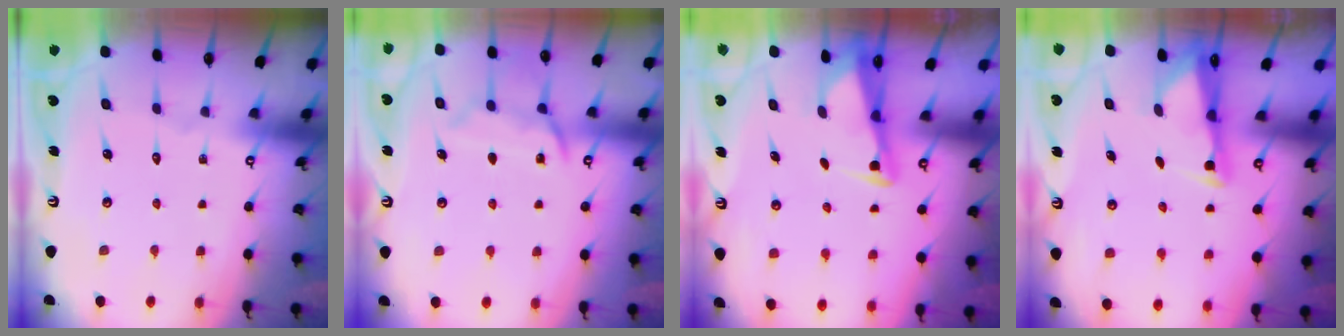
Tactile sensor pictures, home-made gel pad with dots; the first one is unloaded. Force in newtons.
{"total": 11.5, "press": 11.5, "slide": 1.2}
{"total": 2.7, "press": 2.7, "slide": 0.3}
{"total": 2.5, "press": 2.5, "slide": 0.5}